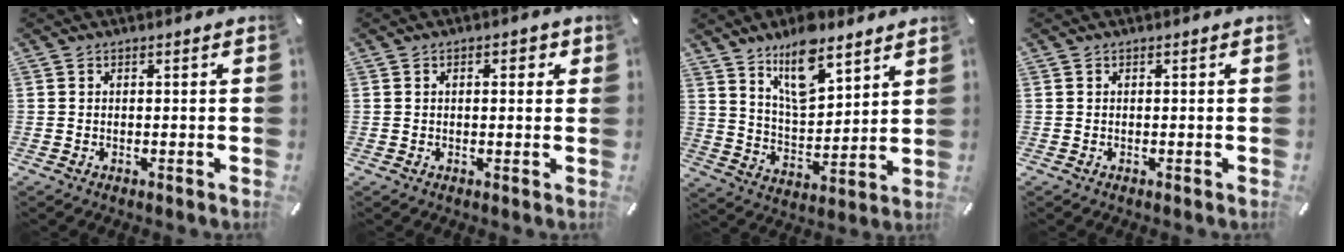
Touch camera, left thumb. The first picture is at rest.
{"total": 2.5, "force": [0.7, 1.3, 2.1], "torque": [-0.026, 0.003, 0.005]}
{"total": 13.6, "force": [10.0, 5.6, 7.2], "torque": [-0.131, -0.050, 0.180]}
{"total": 0.0}